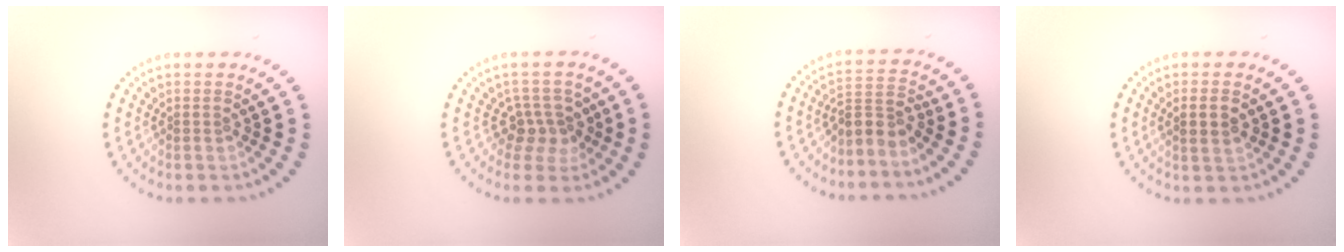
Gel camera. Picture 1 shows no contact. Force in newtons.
{"total": 2.7, "press": 2.1, "slide": 1.7}
{"total": 2.6, "press": 1.9, "slide": 1.8}
{"total": 2.3, "press": 2.1, "slide": 0.8}